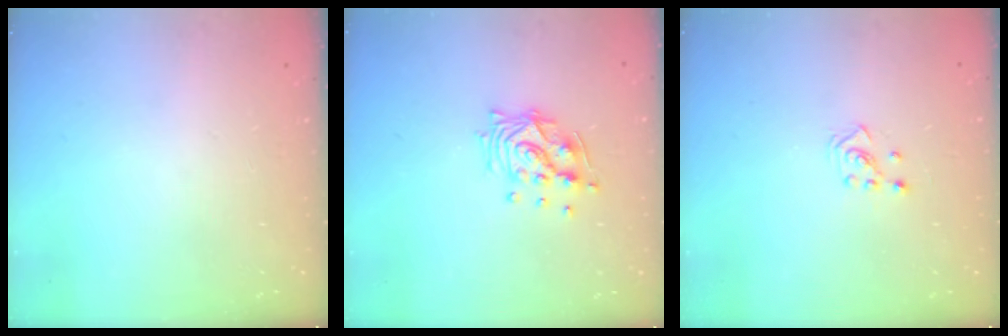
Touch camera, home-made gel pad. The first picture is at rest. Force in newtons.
{"total": 11.5, "press": 11.5, "slide": 0.8}
{"total": 2.3, "press": 2.2, "slide": 0.8}